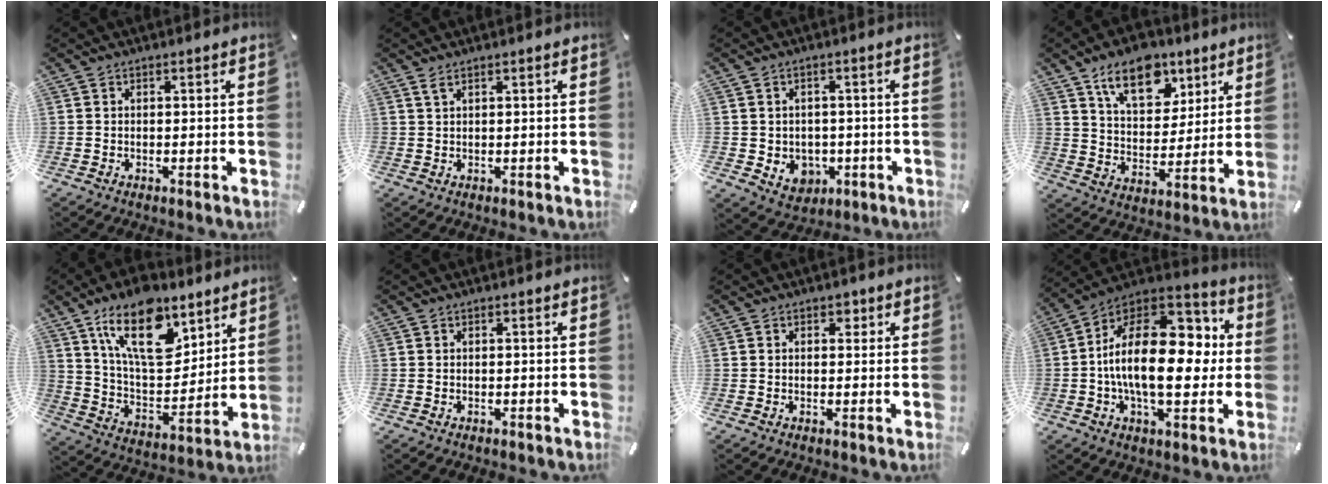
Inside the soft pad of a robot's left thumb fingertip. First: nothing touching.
{"total": 1.5, "force": [0.8, 0.3, 1.2], "torque": [-0.024, 0.003, 0.014]}
{"total": 5.3, "force": [-0.5, 5.0, 1.7], "torque": [-0.019, 0.000, -0.009]}
{"total": 14.2, "force": [8.7, 8.6, 7.1], "torque": [-0.108, -0.038, 0.154]}
{"total": 19.4, "force": [11.9, 10.0, 11.6], "torque": [-0.209, -0.053, 0.208]}
{"total": 0.0}
{"total": 1.6, "force": [0.7, 1.4, 0.6], "torque": [0.002, 0.000, 0.007]}
{"total": 24.2, "force": [0.8, 13.8, 19.9], "torque": [-0.338, -0.007, 0.012]}